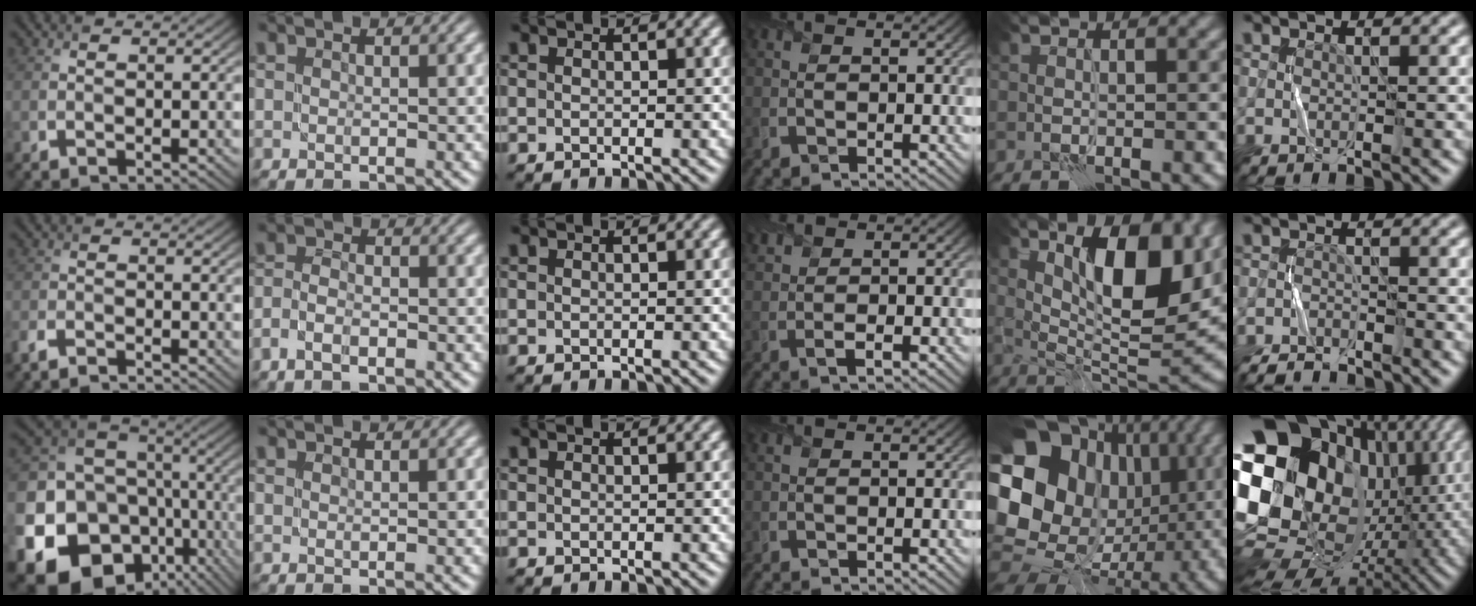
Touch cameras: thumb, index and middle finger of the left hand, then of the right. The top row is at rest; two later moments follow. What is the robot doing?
{"motion": "fold", "object": "shorts"}